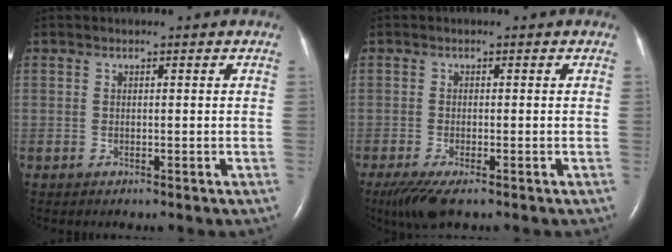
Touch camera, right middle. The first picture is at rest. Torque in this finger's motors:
{"motor_torque": [0.51, -0.41, 0.07, 0.04]}